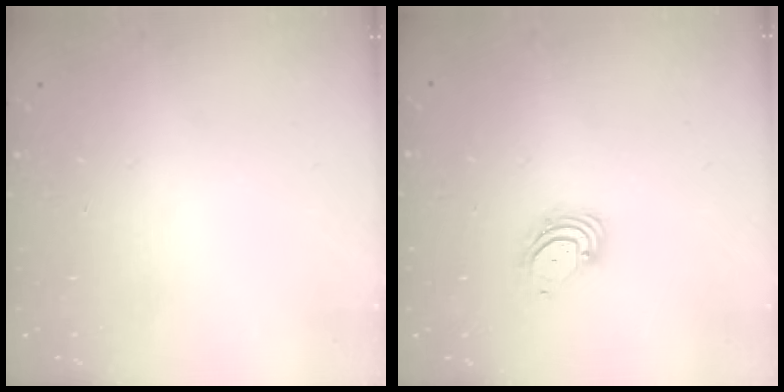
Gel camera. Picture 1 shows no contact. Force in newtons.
{"total": 4.0, "press": 4.0, "slide": 0.5}